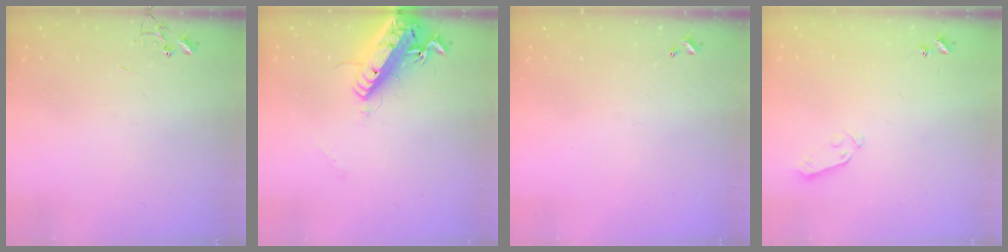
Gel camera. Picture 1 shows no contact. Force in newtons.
{"total": 18.1, "press": 17.7, "slide": 3.6}
{"total": 0.0}
{"total": 3.5, "press": 3.5, "slide": 0.4}